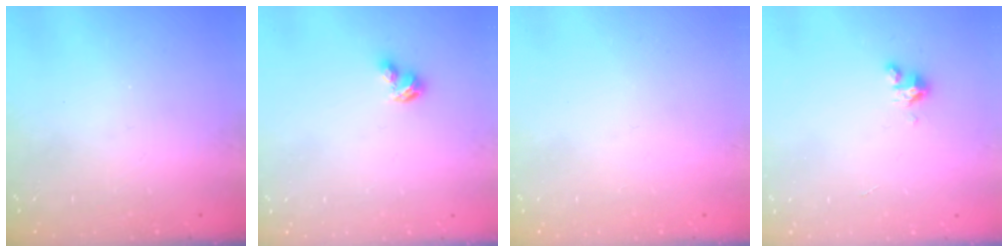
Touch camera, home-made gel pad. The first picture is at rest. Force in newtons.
{"total": 2.9, "press": 2.8, "slide": 0.5}
{"total": 0.0}
{"total": 2.8, "press": 2.8, "slide": 0.2}